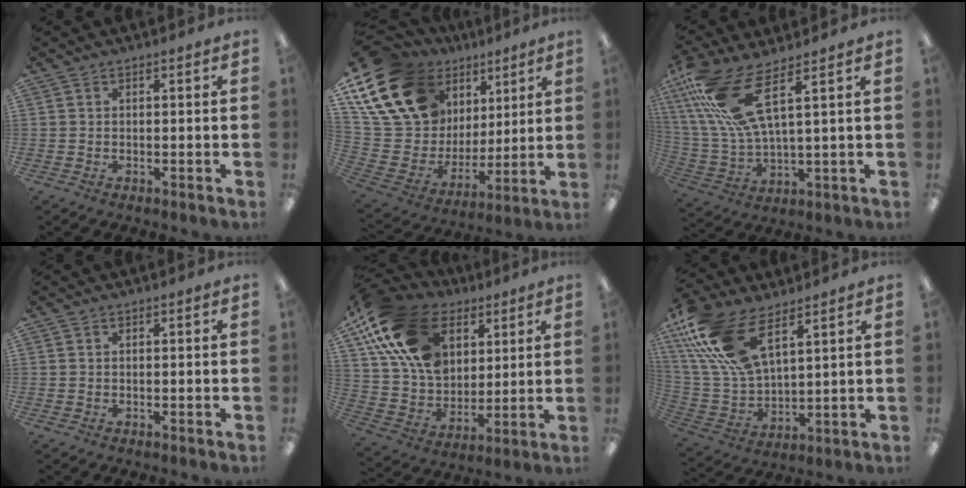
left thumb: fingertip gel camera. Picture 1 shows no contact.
{"total": 22.9, "force": [12.7, 14.9, 11.8], "torque": [-0.251, -0.060, 0.245]}
{"total": 15.9, "force": [8.5, 4.9, 12.5], "torque": [-0.281, -0.029, 0.147]}
{"total": 0.0}
{"total": 22.1, "force": [10.4, 14.6, 12.9], "torque": [-0.263, -0.028, 0.191]}
{"total": 19.7, "force": [11.0, 9.7, 13.2], "torque": [-0.305, -0.038, 0.197]}